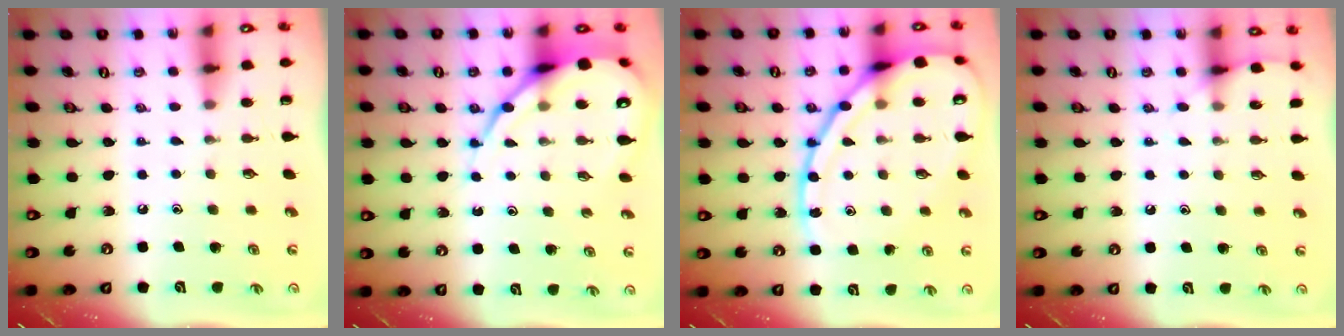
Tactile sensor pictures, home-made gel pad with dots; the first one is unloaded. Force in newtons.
{"total": 12.4, "press": 12.3, "slide": 1.4}
{"total": 19.1, "press": 19.0, "slide": 1.7}
{"total": 5.8, "press": 5.8, "slide": 0.7}